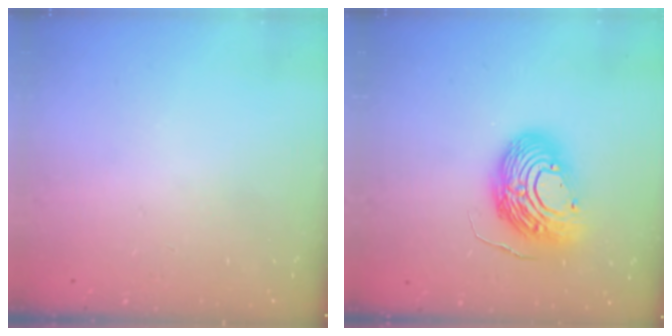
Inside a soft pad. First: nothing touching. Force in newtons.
{"total": 14.7, "press": 14.7, "slide": 1.3}